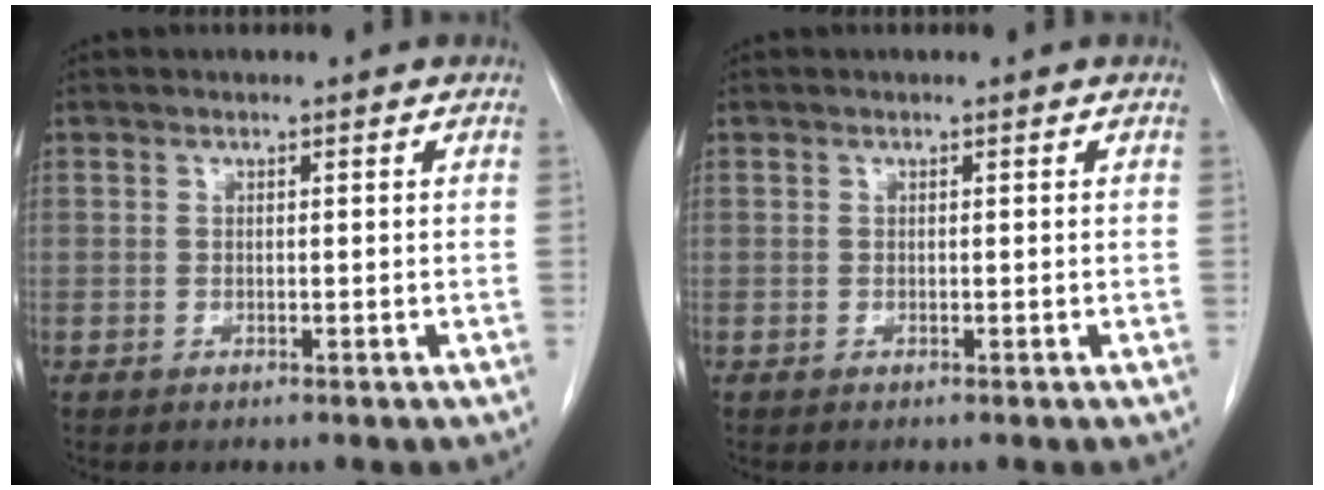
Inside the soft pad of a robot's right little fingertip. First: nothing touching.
{"total": 0.0}